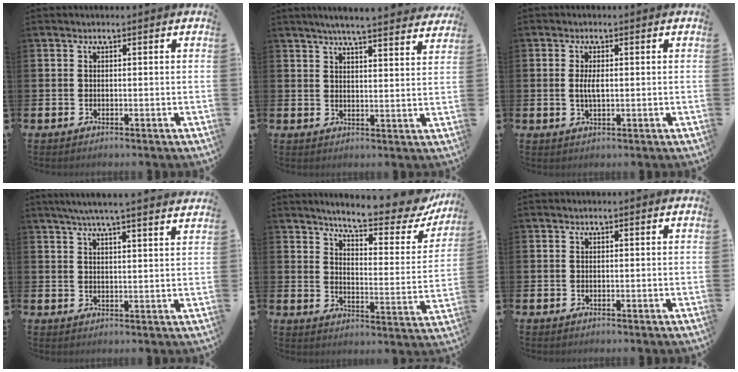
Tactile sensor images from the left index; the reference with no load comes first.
{"total": 5.4, "force": [5.2, -0.3, 1.5], "torque": [-0.037, -0.029, 0.090]}
{"total": 2.7, "force": [0.2, 1.1, 2.5], "torque": [-0.047, 0.003, 0.000]}
{"total": 5.5, "force": [5.1, -0.5, 2.0], "torque": [-0.046, -0.020, 0.090]}
{"total": 7.6, "force": [6.8, 1.2, 3.0], "torque": [-0.068, -0.055, 0.110]}
{"total": 0.0}